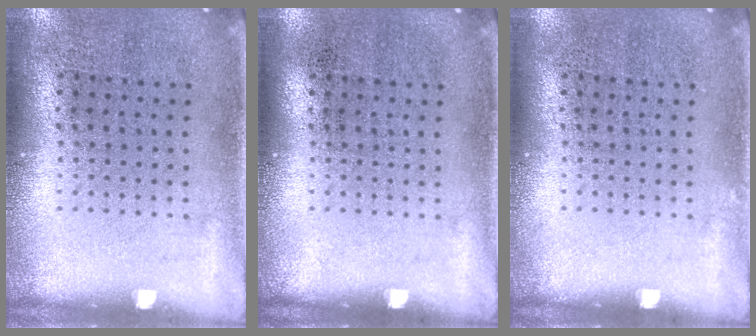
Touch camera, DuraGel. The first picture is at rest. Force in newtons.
{"total": 0.0}
{"total": 0.0}